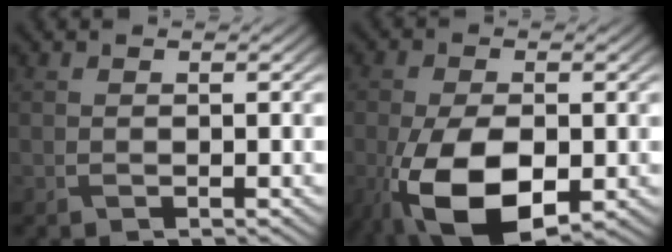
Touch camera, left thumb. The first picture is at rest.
{"total": 12.3, "force": [-4.0, 6.7, 9.5], "torque": [-0.212, -0.042, -0.057]}